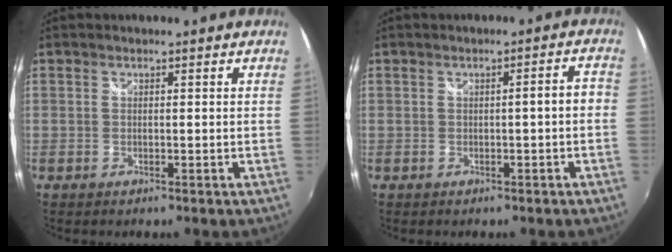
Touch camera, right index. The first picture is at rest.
{"total": 2.6, "force": [-0.8, -0.1, 2.5], "torque": [-0.039, 0.010, -0.003]}